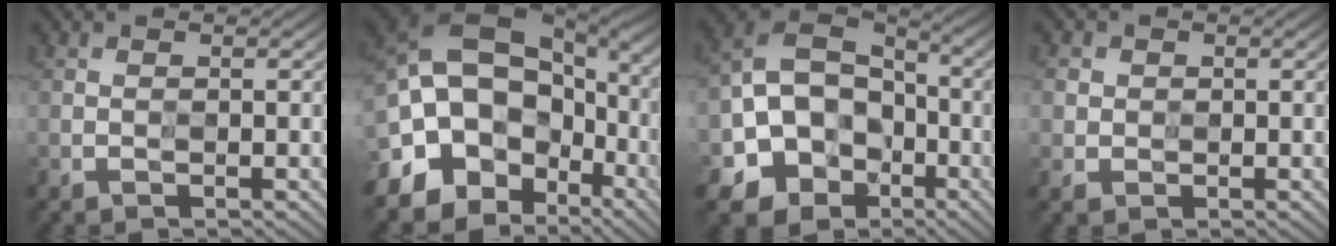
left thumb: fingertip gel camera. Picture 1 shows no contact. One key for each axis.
{"total": 18.5, "fx": -4.0, "fy": 15.1, "fz": 9.8, "tx": -0.173, "ty": 0.014, "tz": -0.095}
{"total": 10.7, "fx": -3.3, "fy": 9.1, "fz": 4.7, "tx": -0.100, "ty": -0.017, "tz": -0.077}
{"total": 2.3, "fx": 0.8, "fy": 2.2, "fz": 0.1, "tx": -0.014, "ty": -0.005, "tz": 0.012}